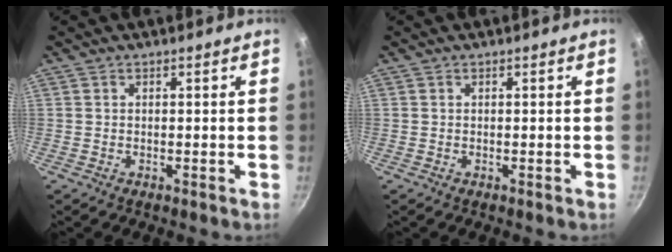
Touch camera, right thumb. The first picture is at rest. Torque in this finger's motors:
{"motor_torque": [0.00, 0.00, 0.04, 0.00, 0.00]}